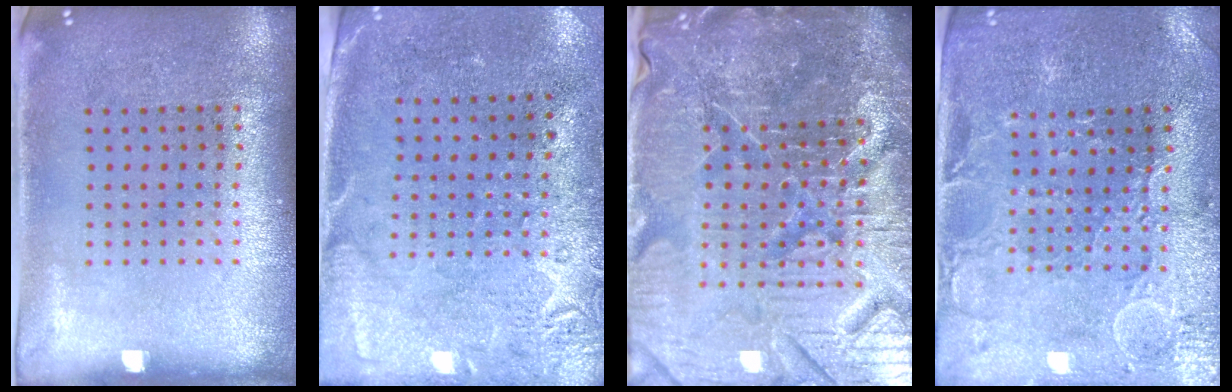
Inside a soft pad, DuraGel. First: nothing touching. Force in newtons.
{"total": 2.7, "press": 2.2, "slide": 1.6}
{"total": 6.9, "press": 6.2, "slide": 3.0}
{"total": 1.1, "press": 1.0, "slide": 0.4}